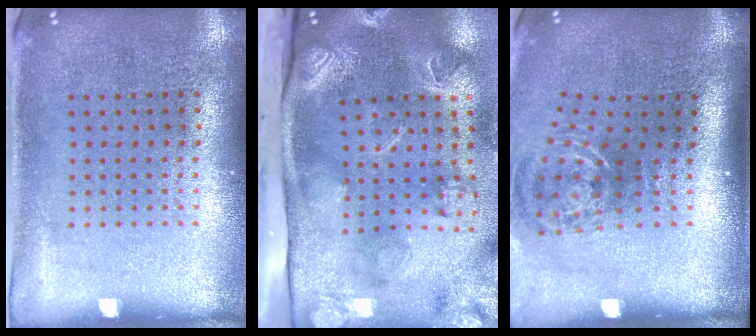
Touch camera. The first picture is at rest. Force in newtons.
{"total": 4.4, "press": 3.2, "slide": 3.1}
{"total": 1.8, "press": 1.3, "slide": 1.3}